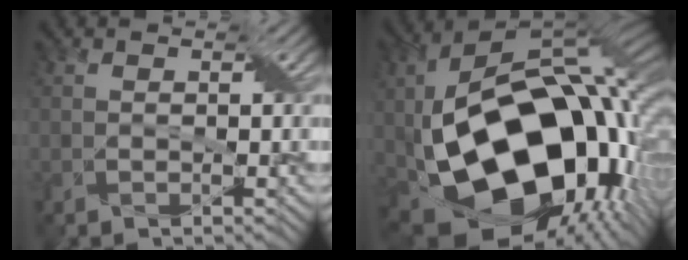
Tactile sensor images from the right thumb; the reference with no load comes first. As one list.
[{"total": 21.5, "force": [-1.8, 14.1, 16.1], "torque": [-0.353, -0.038, -0.004]}]